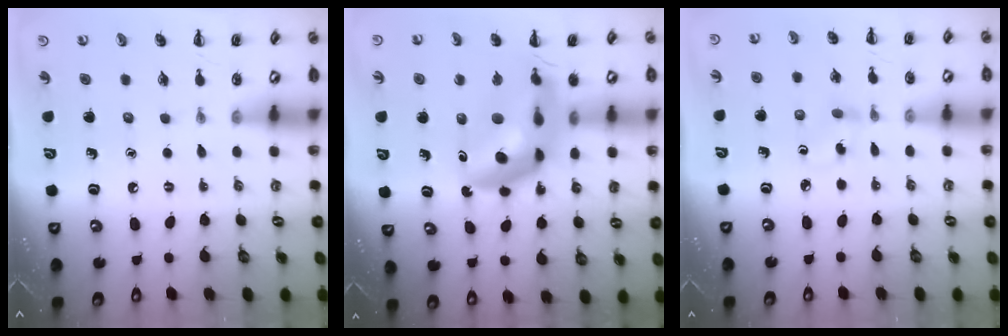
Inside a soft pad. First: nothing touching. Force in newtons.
{"total": 17.0, "press": 16.4, "slide": 4.7}
{"total": 2.3, "press": 2.0, "slide": 1.1}